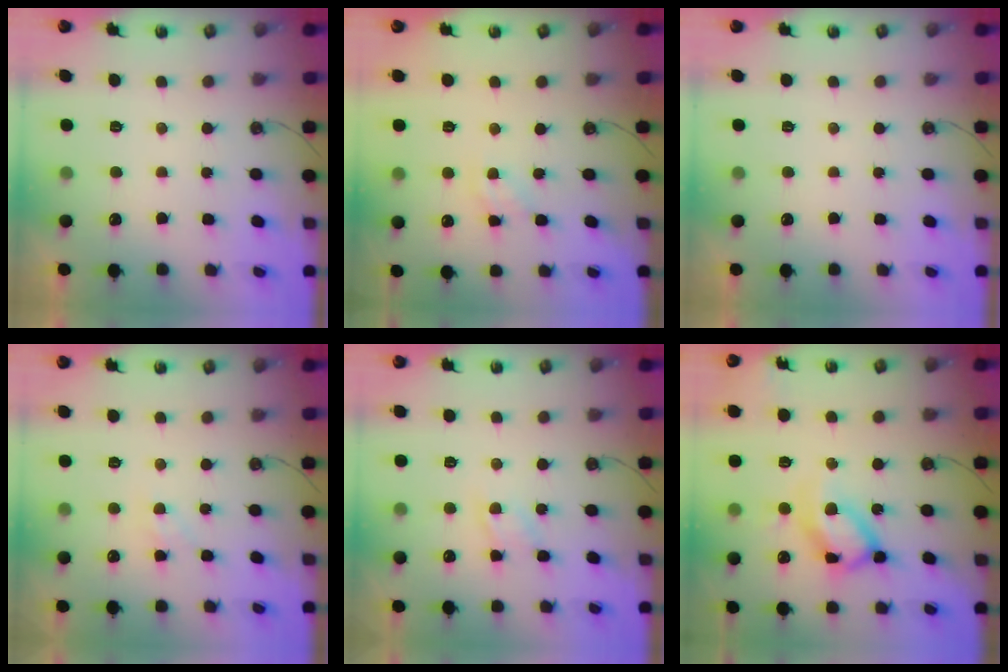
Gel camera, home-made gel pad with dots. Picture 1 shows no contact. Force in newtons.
{"total": 3.3, "press": 3.3, "slide": 0.3}
{"total": 0.0}
{"total": 6.0, "press": 5.9, "slide": 0.7}
{"total": 7.0, "press": 6.9, "slide": 0.8}
{"total": 15.7, "press": 15.6, "slide": 1.5}